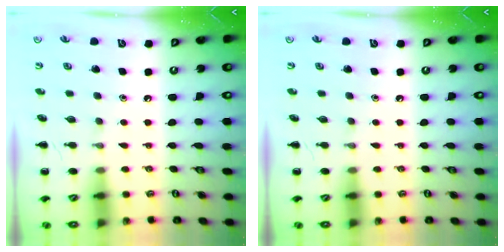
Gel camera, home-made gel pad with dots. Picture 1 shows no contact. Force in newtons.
{"total": 0.0}